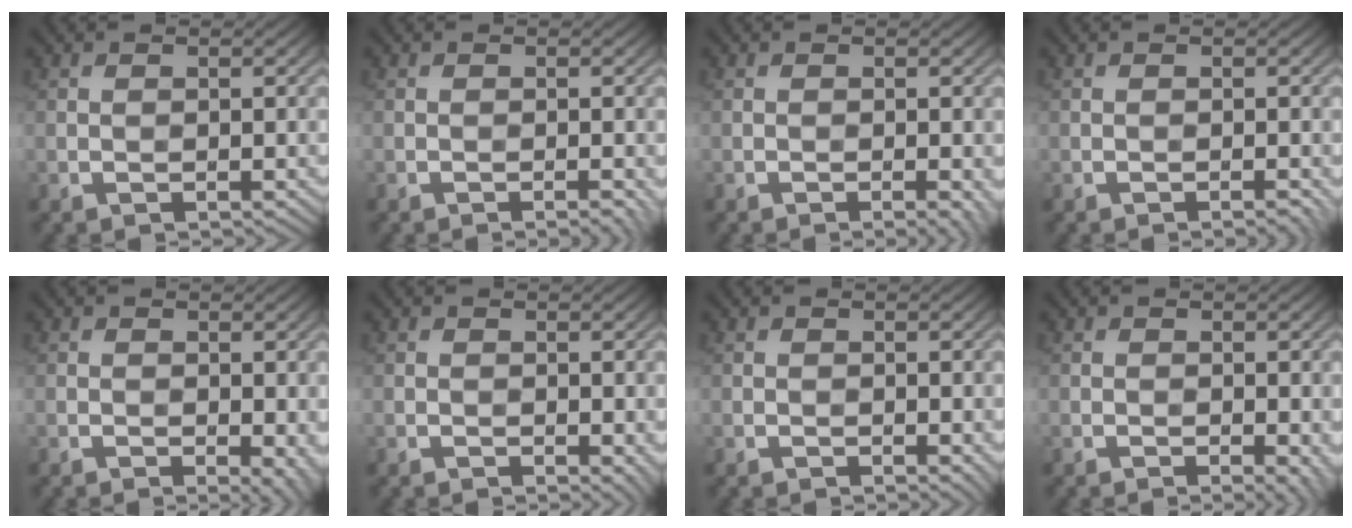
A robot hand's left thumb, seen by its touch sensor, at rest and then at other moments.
{"total": 1.1, "force": [-0.5, 0.1, 0.9], "torque": [-0.010, 0.000, -0.010]}
{"total": 1.4, "force": [-0.5, 0.2, 1.3], "torque": [-0.015, -0.001, -0.010]}
{"total": 0.8, "force": [-0.5, 0.1, 0.6], "torque": [-0.009, 0.000, -0.010]}
{"total": 2.3, "force": [-0.7, 0.8, 2.0], "torque": [-0.025, -0.006, -0.008]}
{"total": 1.2, "force": [-0.2, 0.6, 1.0], "torque": [-0.015, -0.007, -0.003]}
{"total": 0.7, "force": [-0.1, 0.3, 0.6], "torque": [-0.009, -0.004, -0.002]}
{"total": 1.7, "force": [-0.6, 0.3, 1.5], "torque": [-0.021, -0.003, -0.009]}